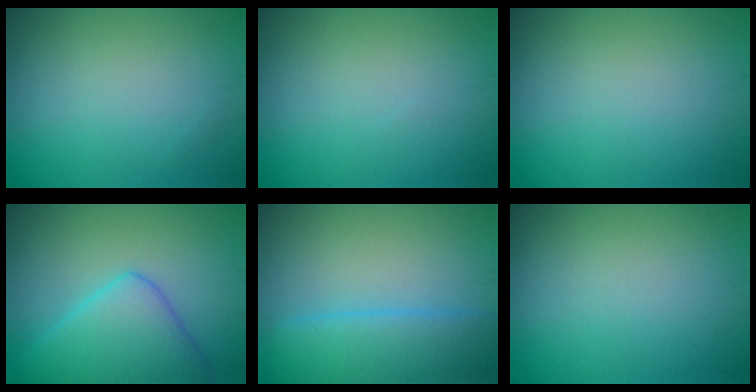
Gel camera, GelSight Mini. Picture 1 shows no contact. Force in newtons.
{"total": 0.0}
{"total": 0.0}
{"total": 5.9, "press": 5.9, "slide": 0.2}
{"total": 5.5, "press": 5.5, "slide": 0.2}
{"total": 0.0}